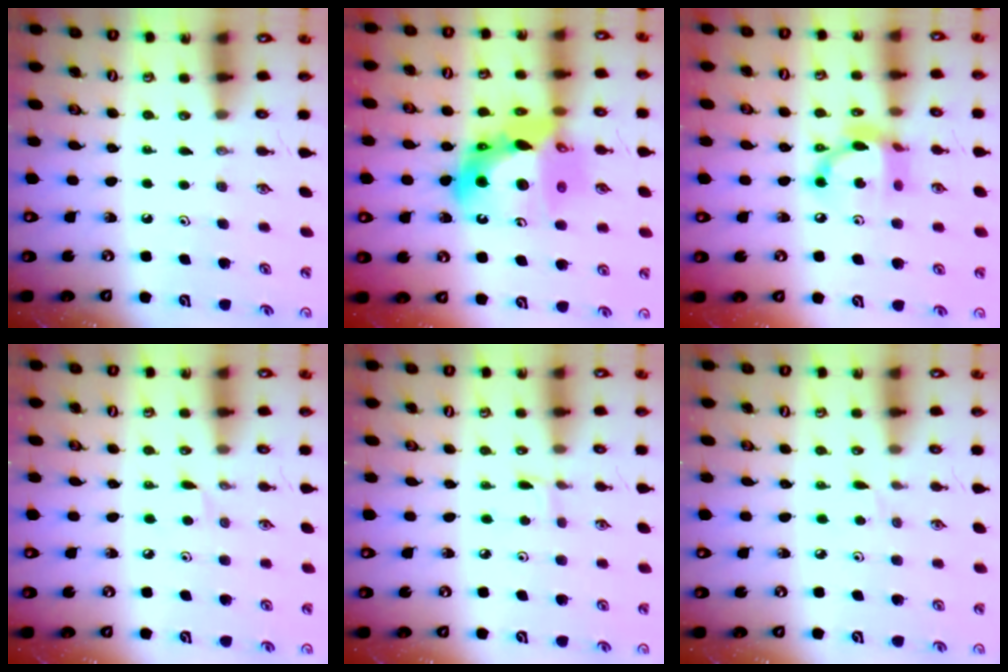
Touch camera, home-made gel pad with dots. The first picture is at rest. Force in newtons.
{"total": 18.2, "press": 18.1, "slide": 2.0}
{"total": 12.9, "press": 12.9, "slide": 0.7}
{"total": 4.1, "press": 4.0, "slide": 0.4}
{"total": 1.9, "press": 1.9, "slide": 0.2}
{"total": 2.2, "press": 2.2, "slide": 0.3}